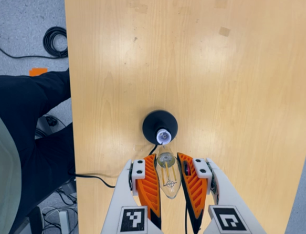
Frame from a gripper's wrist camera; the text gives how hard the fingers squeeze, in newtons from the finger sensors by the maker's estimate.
{"total": 24.0, "left": 26.1, "right": 21.9}